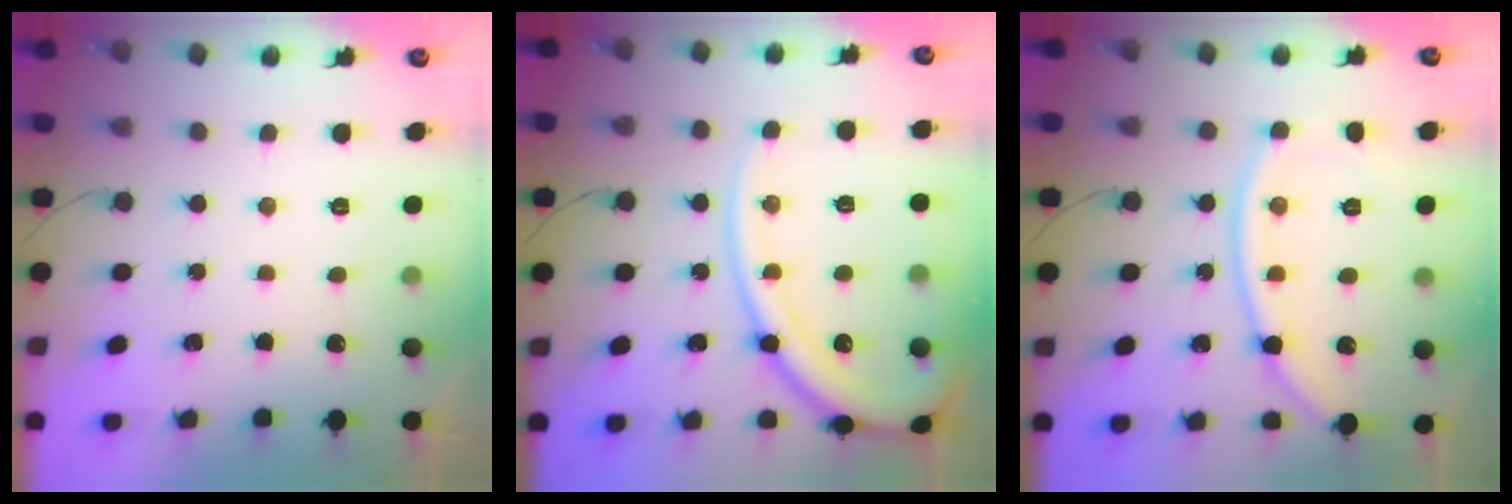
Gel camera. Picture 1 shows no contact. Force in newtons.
{"total": 18.3, "press": 18.2, "slide": 1.9}
{"total": 12.3, "press": 12.3, "slide": 1.0}